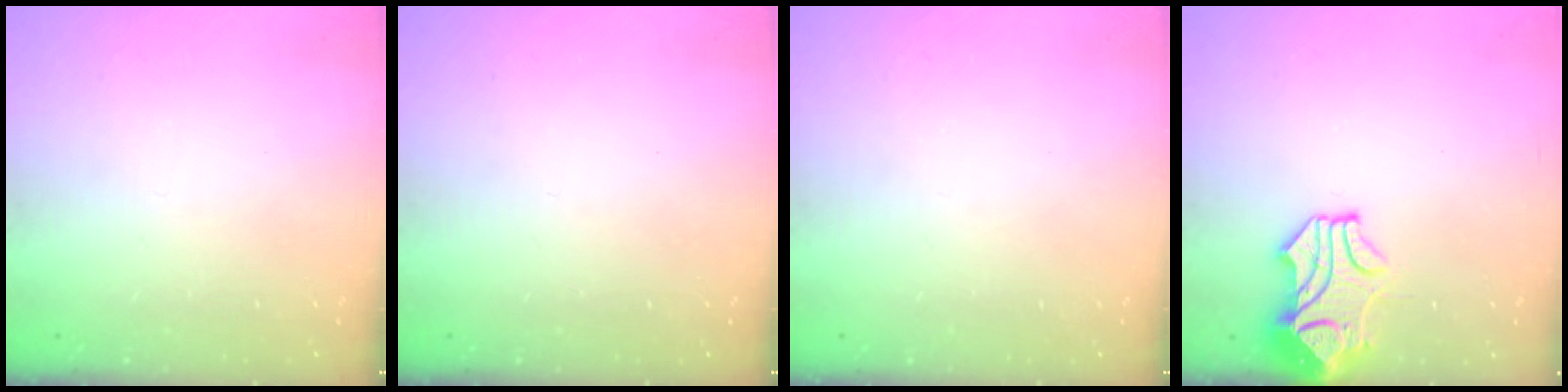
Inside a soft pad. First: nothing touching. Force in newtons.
{"total": 0.0}
{"total": 0.0}
{"total": 2.2, "press": 1.9, "slide": 1.1}